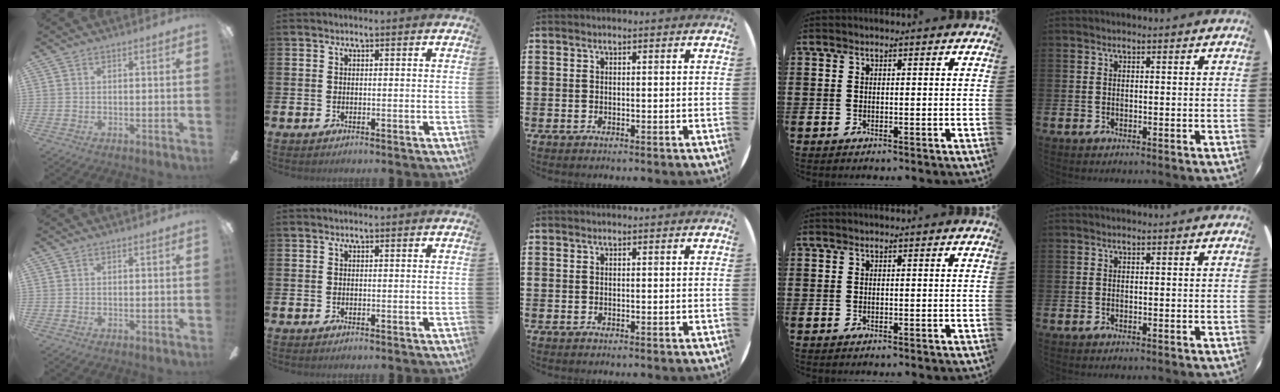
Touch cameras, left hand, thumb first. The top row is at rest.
{}